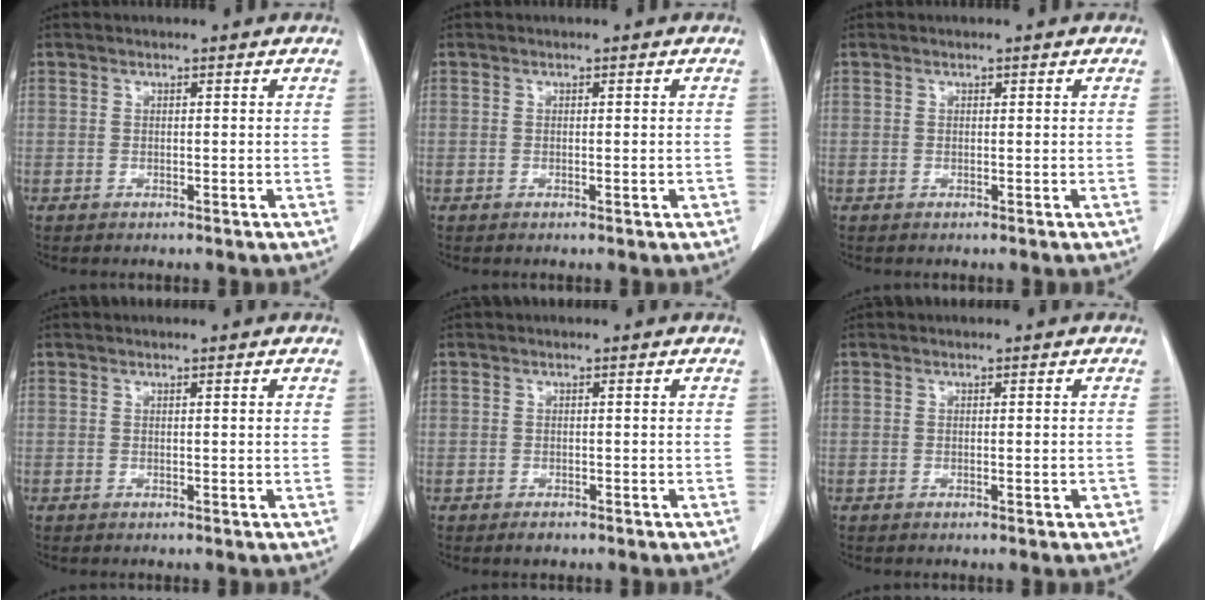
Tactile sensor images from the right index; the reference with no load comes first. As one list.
[{"total": 0.9, "force": [-0.3, 0.2, 0.9], "torque": [-0.014, -0.001, 0.000]}, {"total": 0.0}, {"total": 0.7, "force": [0.2, 0.0, 0.6], "torque": [-0.011, 0.001, 0.003]}, {"total": 1.1, "force": [-0.8, 0.7, 0.5], "torque": [-0.006, 0.000, -0.010]}, {"total": 1.3, "force": [-0.4, 0.4, 1.2], "torque": [-0.013, 0.000, -0.002]}]